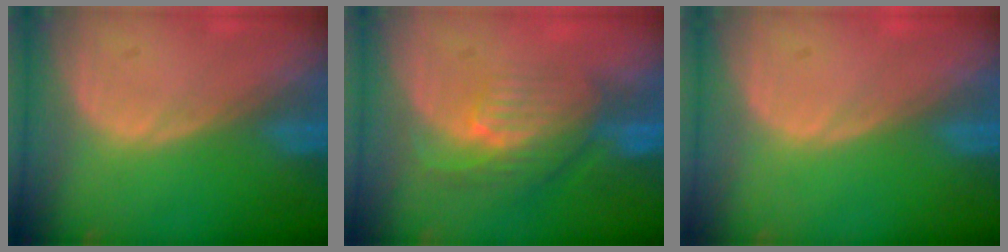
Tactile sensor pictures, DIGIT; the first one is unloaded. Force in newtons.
{"total": 7.9, "press": 7.1, "slide": 3.6}
{"total": 0.0}